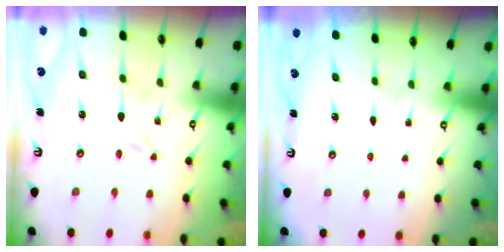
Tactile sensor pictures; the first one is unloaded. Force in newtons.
{"total": 0.0}